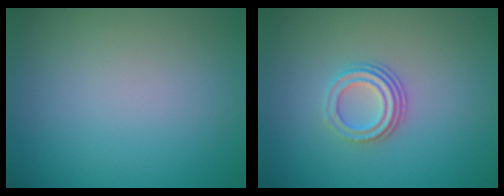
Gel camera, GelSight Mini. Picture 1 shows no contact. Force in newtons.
{"total": 3.0, "press": 2.2, "slide": 2.0}